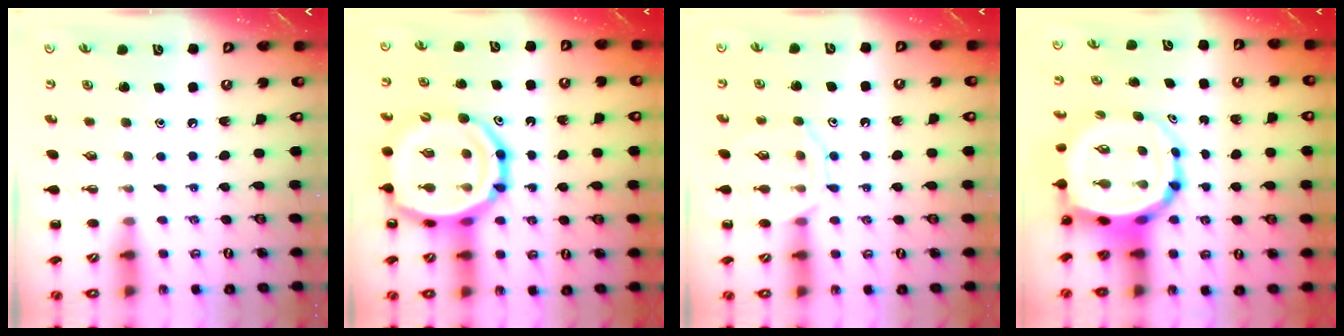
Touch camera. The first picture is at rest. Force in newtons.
{"total": 19.4, "press": 18.8, "slide": 4.5}
{"total": 10.0, "press": 10.0, "slide": 0.6}
{"total": 10.0, "press": 9.6, "slide": 3.0}